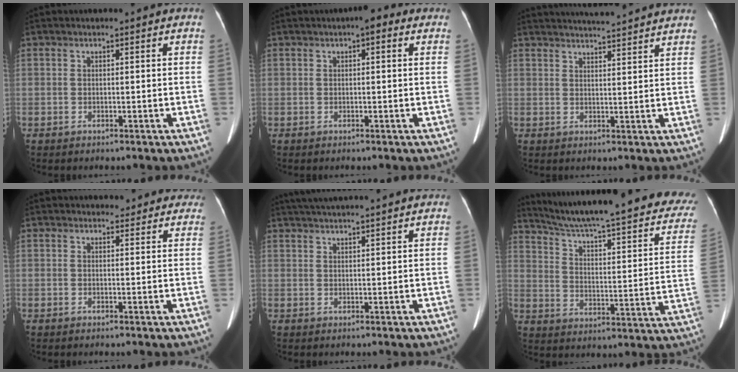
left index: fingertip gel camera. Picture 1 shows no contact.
{"total": 2.7, "force": [1.2, 1.0, 2.2], "torque": [-0.025, 0.015, 0.009]}
{"total": 10.2, "force": [9.6, -0.2, 3.4], "torque": [-0.059, 0.018, 0.125]}
{"total": 4.5, "force": [4.1, 1.8, 0.5], "torque": [0.009, 0.000, 0.031]}
{"total": 10.1, "force": [9.0, 0.2, 4.5], "torque": [-0.073, 0.039, 0.123]}
{"total": 30.6, "force": [24.9, 4.7, 17.2], "torque": [-0.246, -0.038, 0.314]}